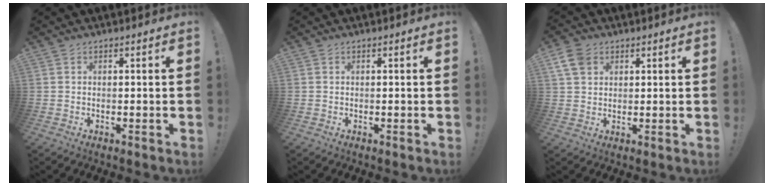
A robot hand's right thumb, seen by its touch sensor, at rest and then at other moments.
{"total": 0.0}
{"total": 7.1, "force": [3.5, 5.0, 3.6], "torque": [-0.061, -0.005, 0.072]}